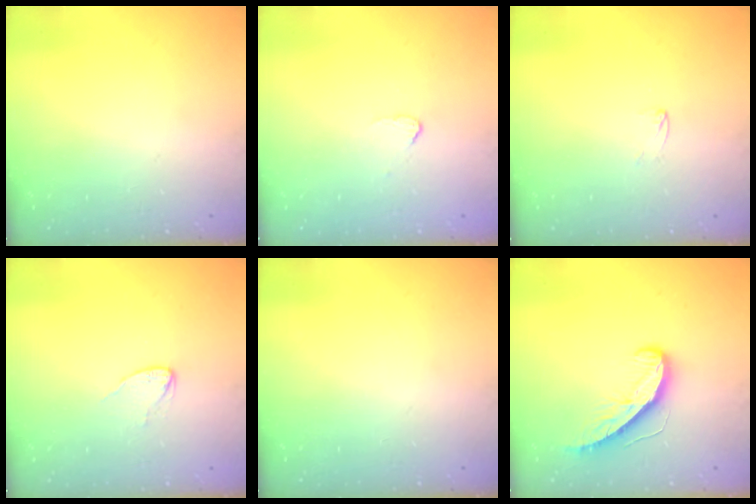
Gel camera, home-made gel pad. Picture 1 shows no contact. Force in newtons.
{"total": 2.6, "press": 2.6, "slide": 0.2}
{"total": 1.7, "press": 1.6, "slide": 0.1}
{"total": 2.3, "press": 2.3, "slide": 0.2}
{"total": 0.0}
{"total": 9.1, "press": 9.1, "slide": 0.2}